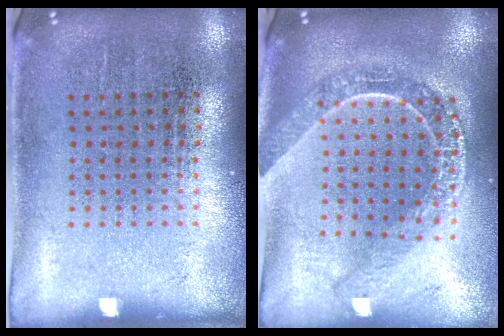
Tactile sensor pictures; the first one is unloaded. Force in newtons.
{"total": 2.2, "press": 1.8, "slide": 1.2}